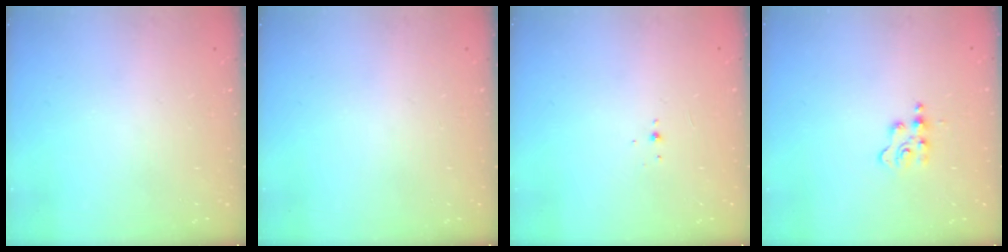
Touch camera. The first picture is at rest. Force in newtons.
{"total": 0.0}
{"total": 2.1, "press": 1.9, "slide": 0.8}
{"total": 3.1, "press": 3.1, "slide": 0.5}